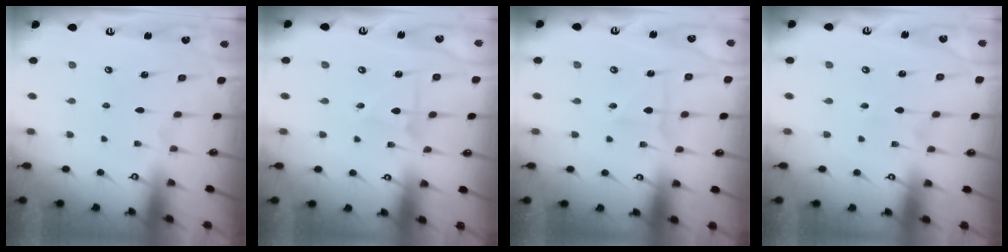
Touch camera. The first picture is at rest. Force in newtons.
{"total": 2.9, "press": 2.9, "slide": 0.1}
{"total": 2.7, "press": 2.7, "slide": 0.1}
{"total": 1.4, "press": 1.3, "slide": 0.1}